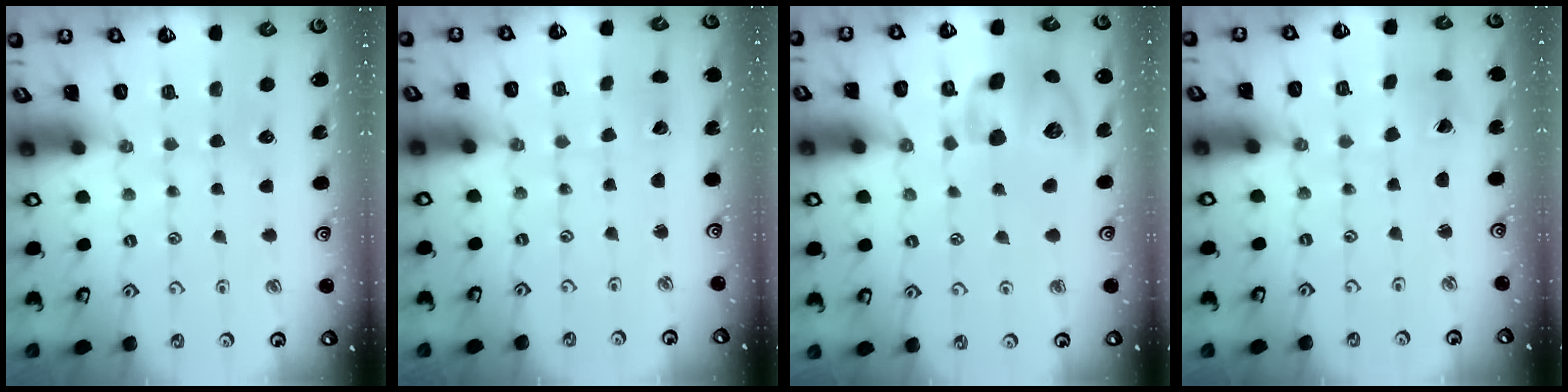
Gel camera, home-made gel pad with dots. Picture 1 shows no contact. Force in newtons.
{"total": 1.8, "press": 1.8, "slide": 0.1}
{"total": 16.0, "press": 15.8, "slide": 2.3}
{"total": 1.3, "press": 1.3, "slide": 0.3}